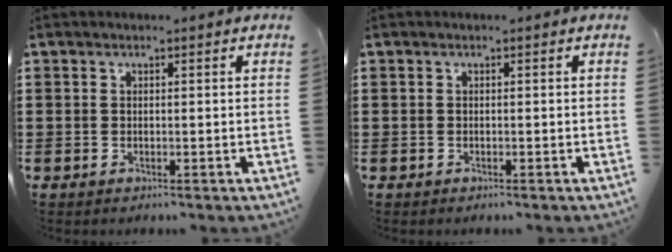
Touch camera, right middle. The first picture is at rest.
{"total": 0.0}